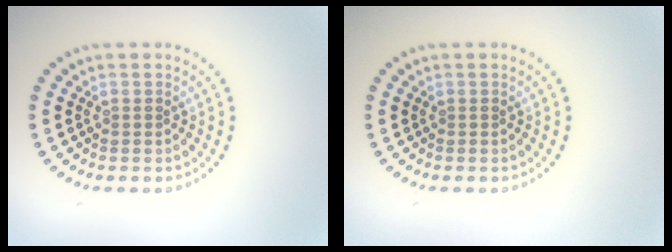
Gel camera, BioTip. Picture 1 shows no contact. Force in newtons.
{"total": 0.0}